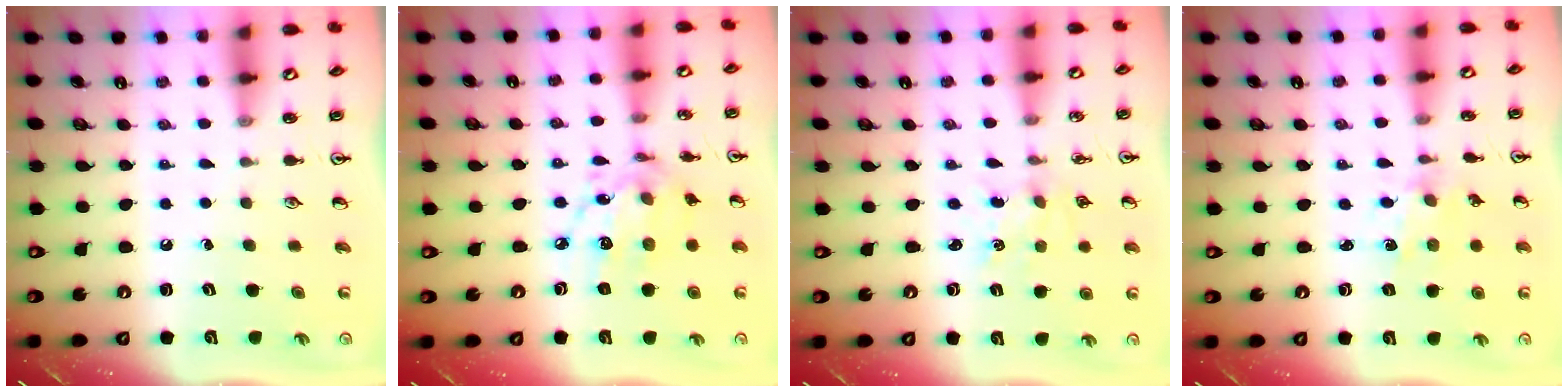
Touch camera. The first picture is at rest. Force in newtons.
{"total": 11.7, "press": 11.7, "slide": 0.7}
{"total": 2.3, "press": 2.3, "slide": 0.3}
{"total": 1.6, "press": 1.5, "slide": 0.1}